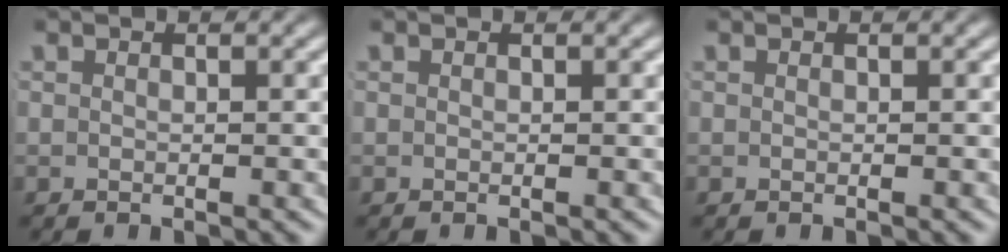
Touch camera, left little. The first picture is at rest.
{"total": 0.0}
{"total": 0.0}